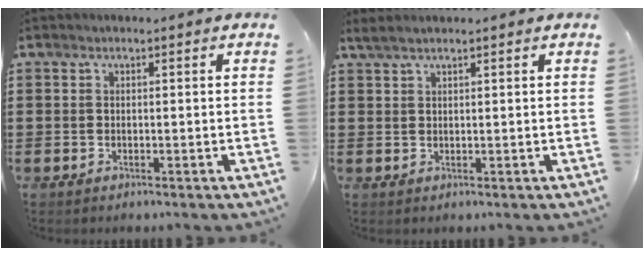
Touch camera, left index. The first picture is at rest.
{"total": 1.6, "force": [1.3, 0.1, 0.9], "torque": [-0.019, 0.001, 0.025]}